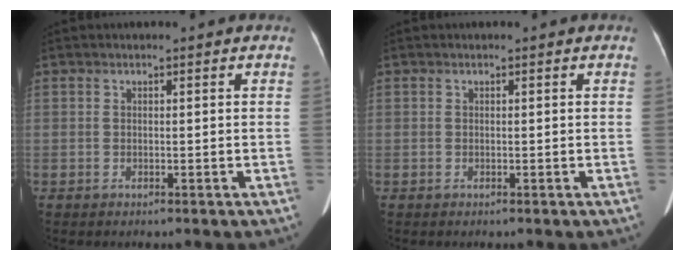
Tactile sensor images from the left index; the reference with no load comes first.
{"total": 0.0}